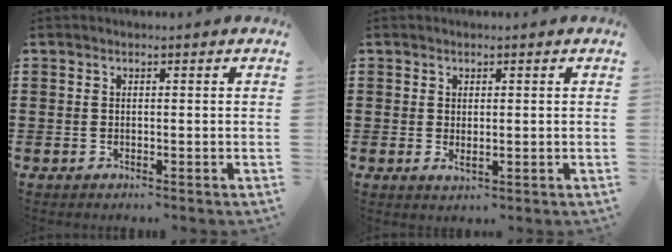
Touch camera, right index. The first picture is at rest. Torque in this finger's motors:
{"motor_torque": [0.76, 1.37, 0.02, 0.02]}